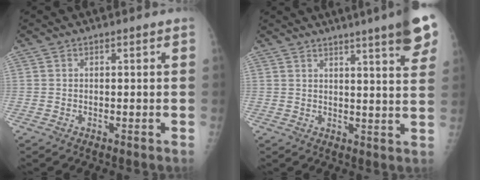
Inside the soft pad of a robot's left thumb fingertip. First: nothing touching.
{"total": 12.3, "force": [7.9, 1.1, 9.4], "torque": [-0.109, -0.030, 0.089]}